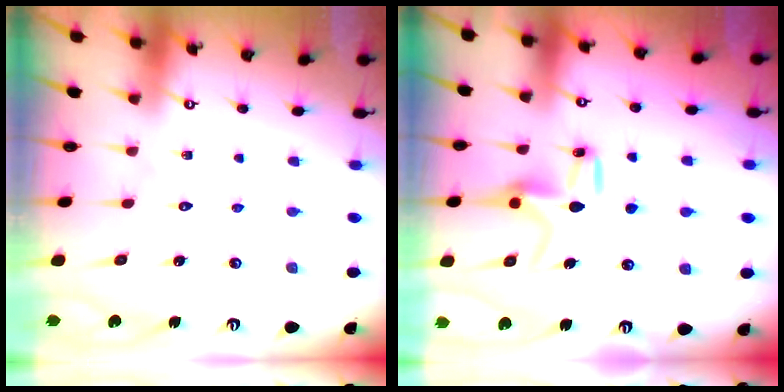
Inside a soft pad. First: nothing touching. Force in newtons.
{"total": 10.6, "press": 10.6, "slide": 0.4}